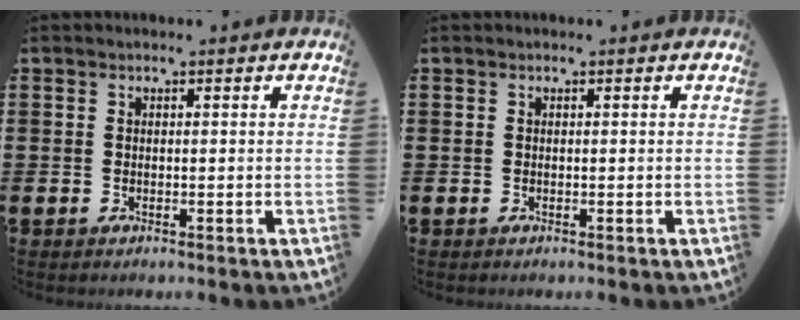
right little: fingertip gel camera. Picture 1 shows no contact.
{"total": 0.0}